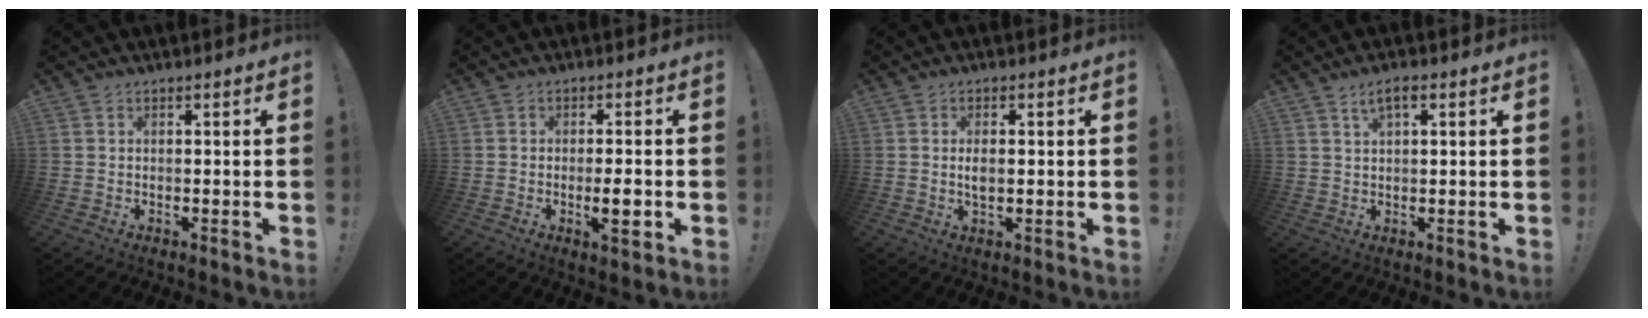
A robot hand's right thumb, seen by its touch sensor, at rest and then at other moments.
{"total": 5.5, "force": [-1.5, 0.8, 5.3], "torque": [-0.075, -0.003, -0.023]}
{"total": 3.0, "force": [-0.1, 1.4, 2.7], "torque": [-0.052, -0.001, -0.005]}
{"total": 3.7, "force": [1.7, 1.5, 2.9], "torque": [-0.053, 0.001, 0.028]}